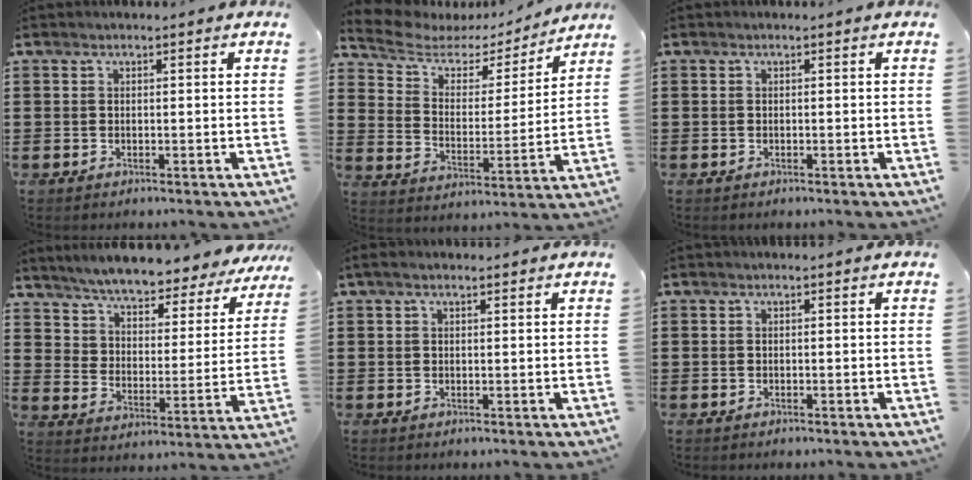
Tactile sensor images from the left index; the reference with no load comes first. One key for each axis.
{"total": 5.1, "fx": 4.2, "fy": 2.5, "fz": 1.4, "tx": -0.060, "ty": -0.024, "tz": 0.068}
{"total": 0.0}
{"total": 5.4, "fx": 5.3, "fy": 0.1, "fz": 1.2, "tx": -0.050, "ty": -0.046, "tz": 0.086}
{"total": 1.4, "fx": 0.9, "fy": 0.3, "fz": 1.1, "tx": -0.022, "ty": 0.002, "tz": 0.016}
{"total": 0.0}